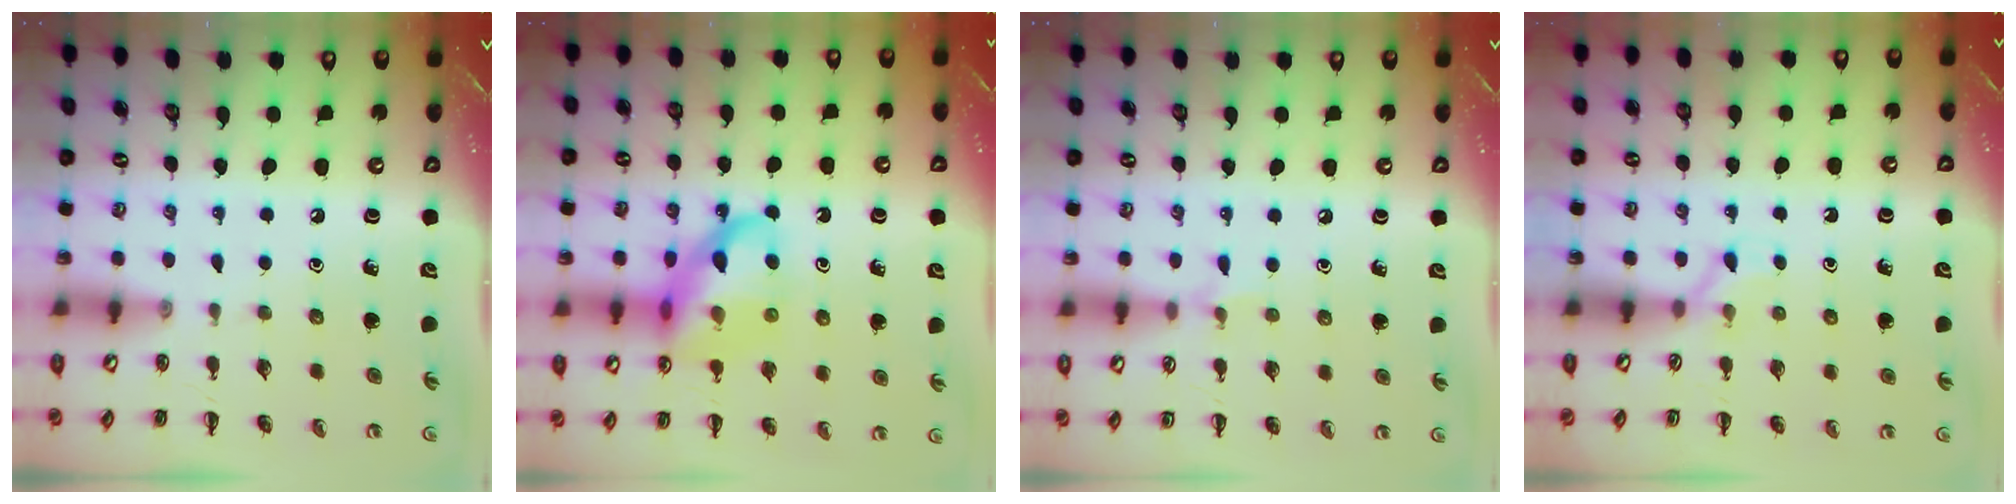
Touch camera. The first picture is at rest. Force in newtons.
{"total": 15.2, "press": 15.0, "slide": 2.6}
{"total": 4.3, "press": 4.2, "slide": 1.2}
{"total": 3.9, "press": 3.6, "slide": 1.5}